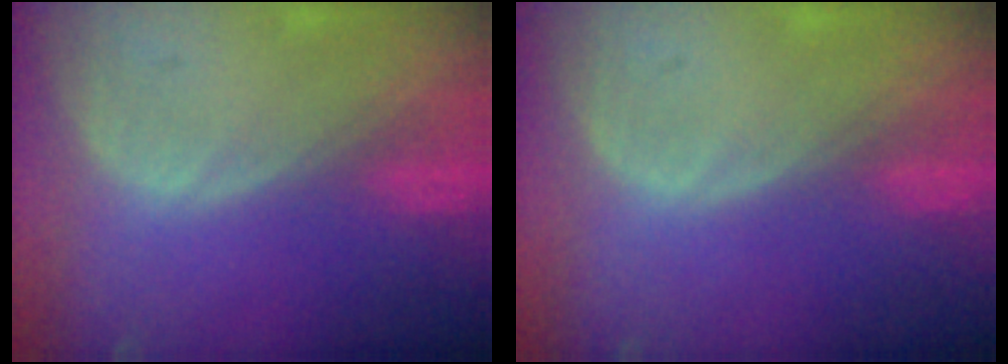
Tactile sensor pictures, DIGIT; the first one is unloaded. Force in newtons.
{"total": 0.0}